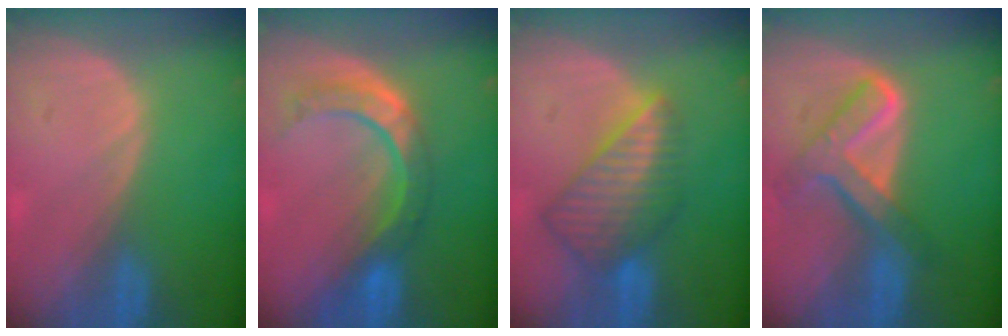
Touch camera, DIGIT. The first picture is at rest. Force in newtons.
{"total": 8.5, "press": 7.2, "slide": 4.6}
{"total": 8.5, "press": 7.4, "slide": 4.2}
{"total": 7.8, "press": 6.7, "slide": 4.1}